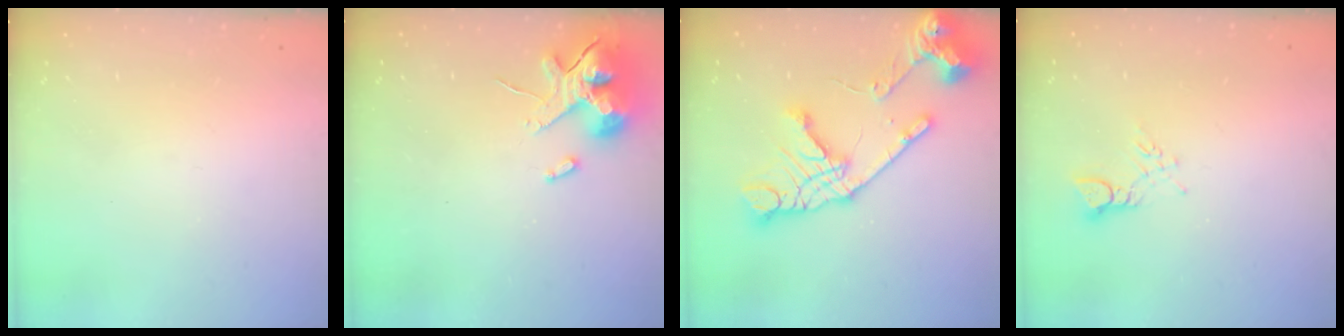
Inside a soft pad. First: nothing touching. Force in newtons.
{"total": 13.1, "press": 12.9, "slide": 2.4}
{"total": 20.0, "press": 19.9, "slide": 2.5}
{"total": 2.6, "press": 2.6, "slide": 0.4}